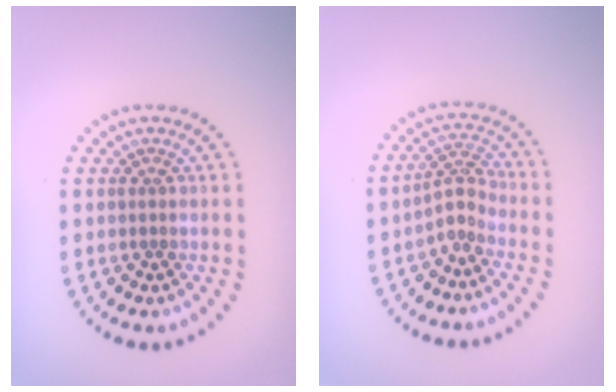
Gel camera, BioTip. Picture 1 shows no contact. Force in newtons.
{"total": 2.3, "press": 1.5, "slide": 1.8}